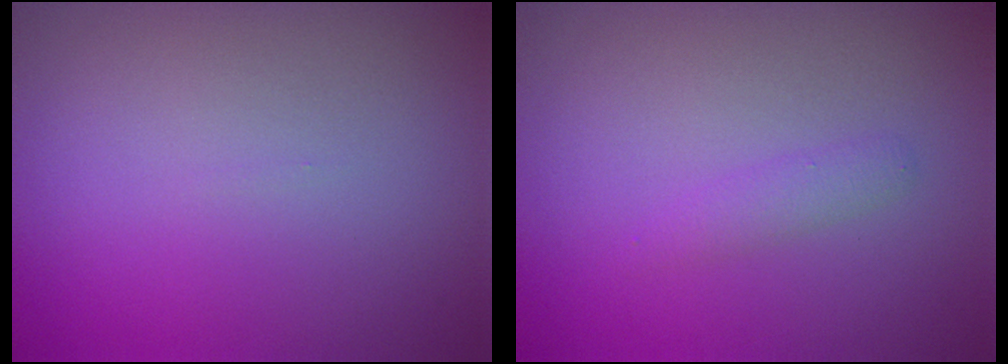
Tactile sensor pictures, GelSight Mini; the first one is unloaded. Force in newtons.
{"total": 1.1, "press": 1.1, "slide": 0.1}